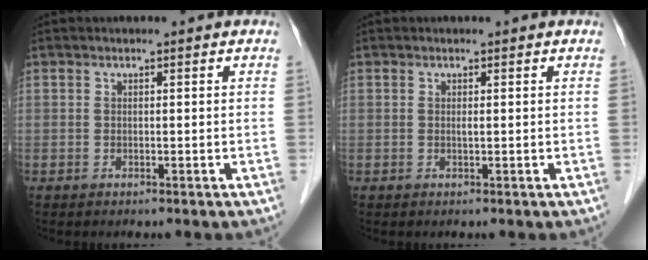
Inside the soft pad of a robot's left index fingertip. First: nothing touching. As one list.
[{"total": 0.0}]